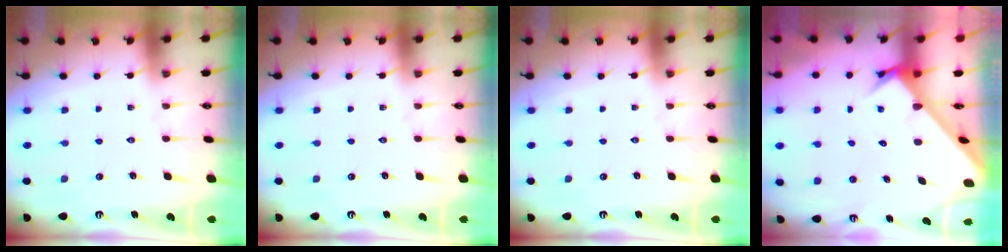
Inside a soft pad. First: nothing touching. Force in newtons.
{"total": 0.0}
{"total": 0.0}
{"total": 3.2, "press": 3.1, "slide": 0.2}